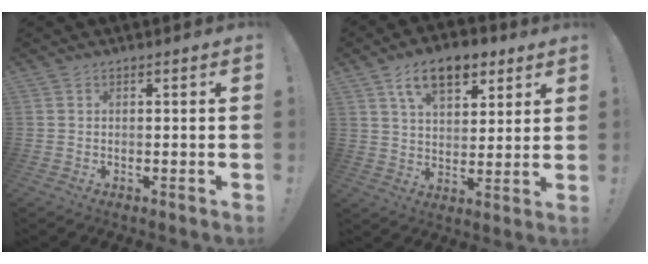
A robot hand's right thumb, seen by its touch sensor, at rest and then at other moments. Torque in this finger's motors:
{"motor_torque": [1.11, 2.65, 0.09, 0.23, 0.08]}